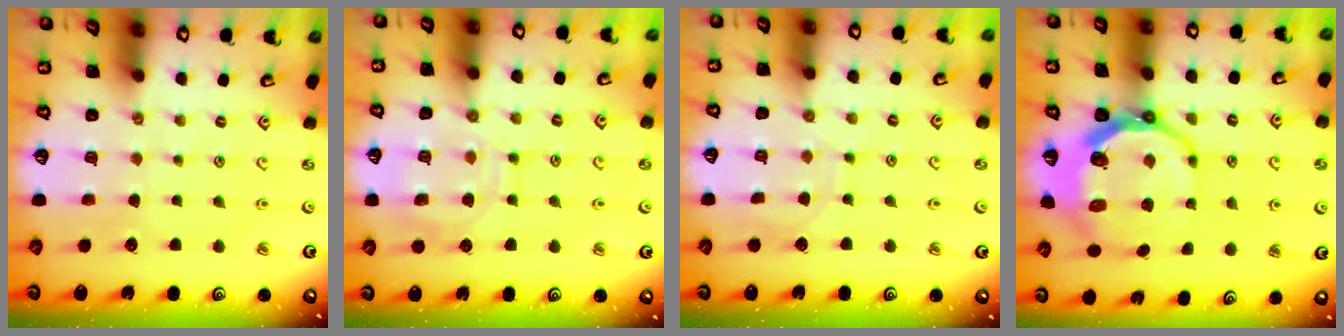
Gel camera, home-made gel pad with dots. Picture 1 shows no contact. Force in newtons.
{"total": 11.7, "press": 11.6, "slide": 1.0}
{"total": 5.0, "press": 5.0, "slide": 0.2}
{"total": 9.6, "press": 8.6, "slide": 4.3}